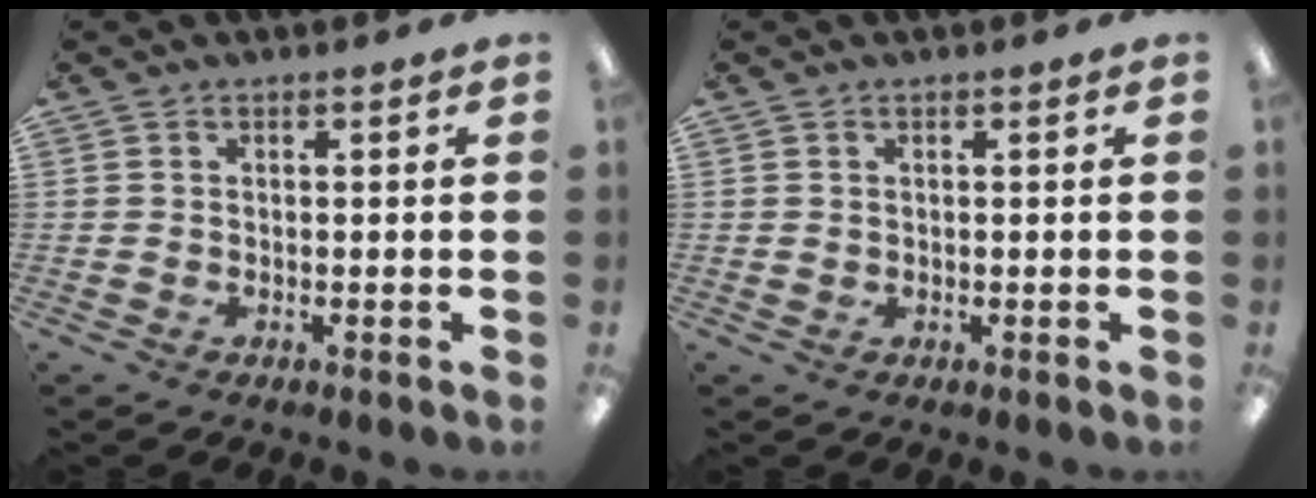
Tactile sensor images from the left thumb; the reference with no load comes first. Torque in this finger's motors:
{"motor_torque": [-0.16, 0.23, 0.16, -0.23, 0.00]}